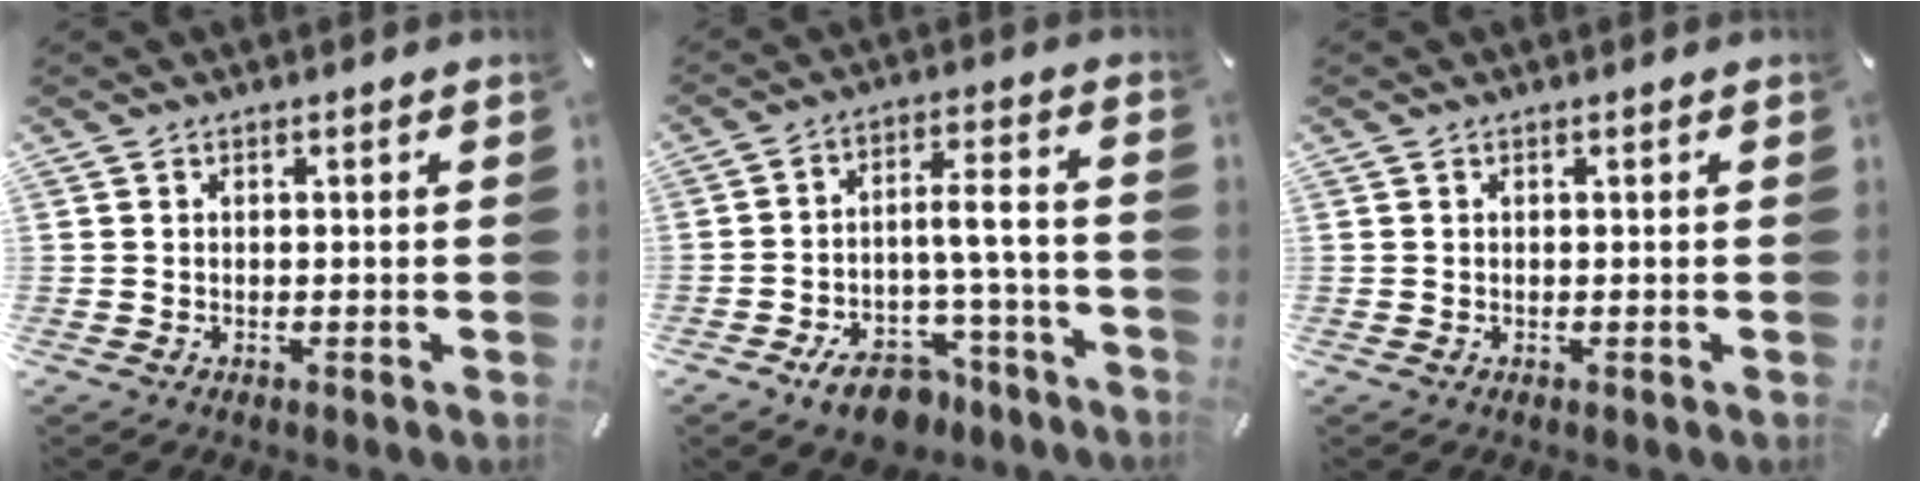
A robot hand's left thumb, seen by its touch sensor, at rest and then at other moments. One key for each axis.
{"total": 11.8, "fx": -5.7, "fy": 6.4, "fz": 8.2, "tx": -0.120, "ty": 0.049, "tz": -0.091}
{"total": 0.0}